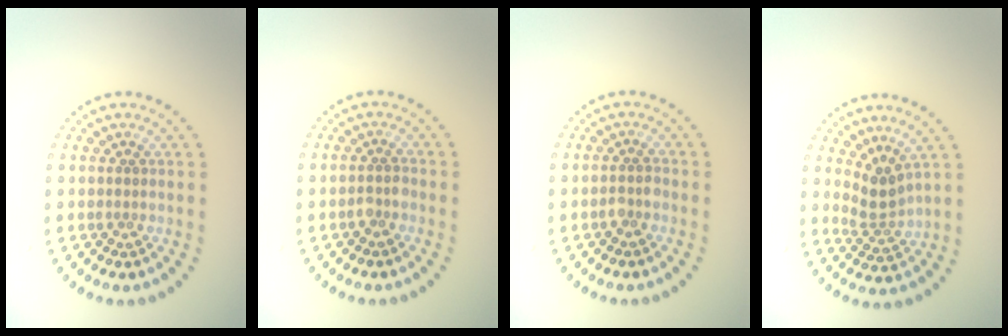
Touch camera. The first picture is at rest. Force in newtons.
{"total": 1.1, "press": 1.0, "slide": 0.4}
{"total": 1.1, "press": 1.0, "slide": 0.3}
{"total": 2.5, "press": 1.8, "slide": 1.8}